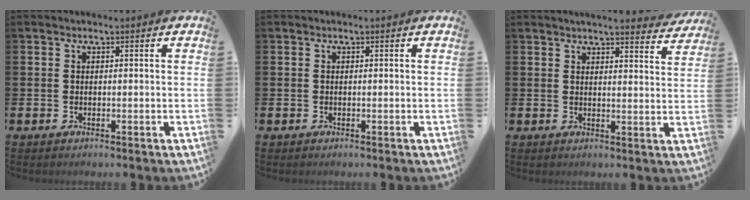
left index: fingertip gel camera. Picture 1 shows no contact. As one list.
[{"total": 0.0}, {"total": 4.0, "force": [4.0, -0.1, 0.8], "torque": [-0.015, -0.025, 0.068]}]